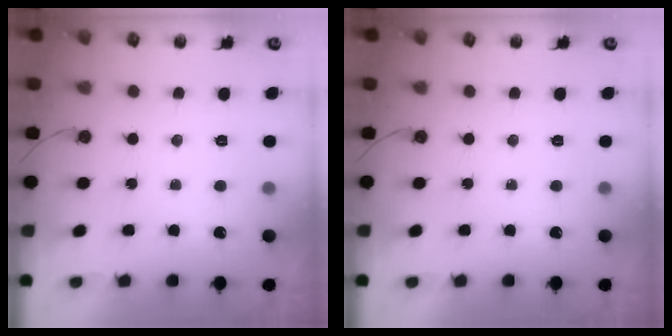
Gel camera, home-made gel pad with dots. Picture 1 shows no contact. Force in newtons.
{"total": 0.0}